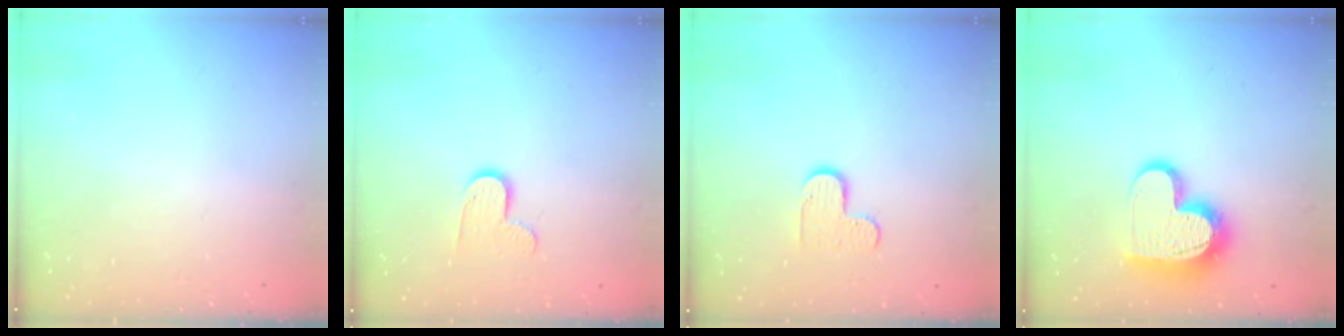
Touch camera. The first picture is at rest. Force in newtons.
{"total": 7.6, "press": 7.6, "slide": 0.5}
{"total": 5.7, "press": 5.7, "slide": 0.4}
{"total": 14.7, "press": 14.6, "slide": 1.1}